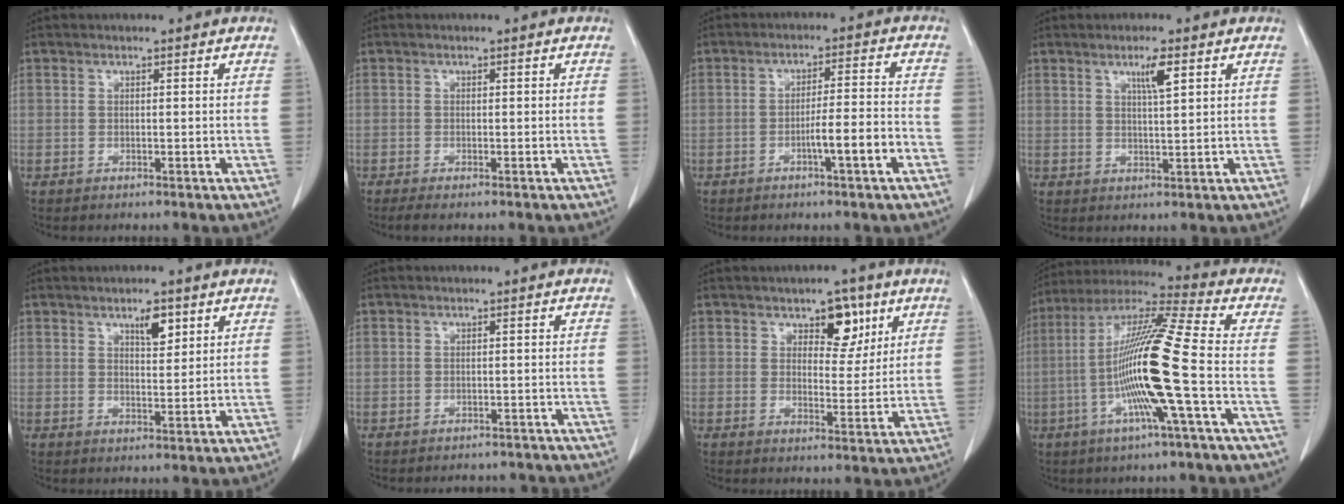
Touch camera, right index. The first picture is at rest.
{"total": 1.4, "force": [-1.0, 0.1, 1.0], "torque": [-0.021, -0.006, -0.020]}
{"total": 6.2, "force": [-2.6, -0.1, 5.6], "torque": [-0.082, 0.008, -0.039]}
{"total": 3.6, "force": [1.8, 0.2, 3.1], "torque": [-0.054, -0.003, 0.032]}
{"total": 3.8, "force": [2.2, 1.3, 2.8], "torque": [-0.045, -0.003, 0.037]}
{"total": 5.6, "force": [-4.9, 2.7, 0.1], "torque": [0.004, 0.010, -0.051]}
{"total": 5.9, "force": [3.2, 3.1, 3.8], "torque": [-0.046, 0.003, 0.047]}
{"total": 16.7, "force": [-3.4, -1.1, 16.3], "torque": [-0.313, -0.001, -0.078]}